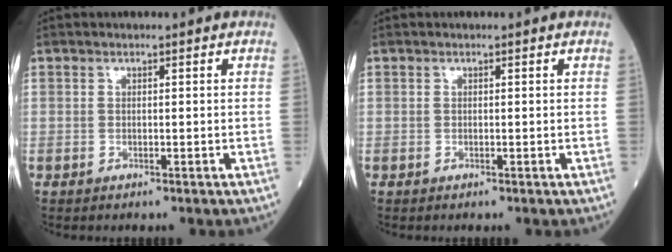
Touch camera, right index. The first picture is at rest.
{"total": 0.0}